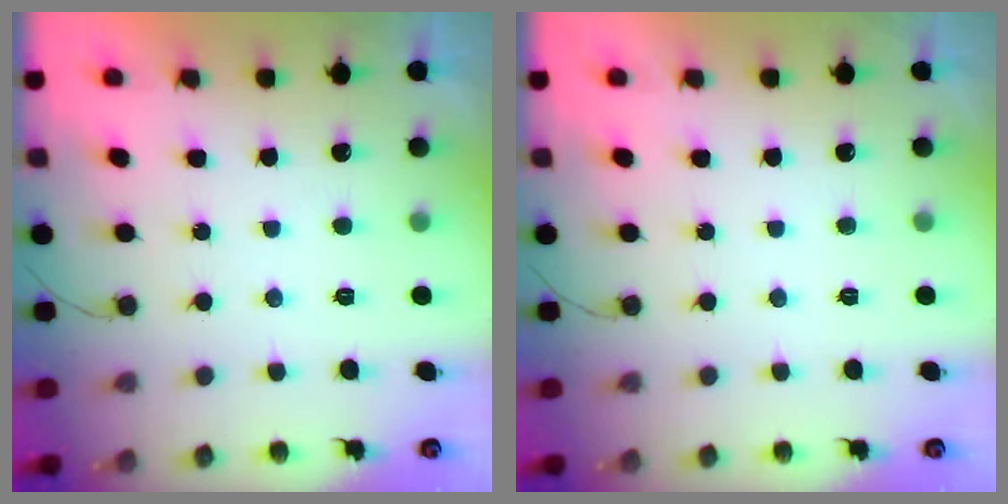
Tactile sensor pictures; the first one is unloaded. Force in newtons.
{"total": 0.0}